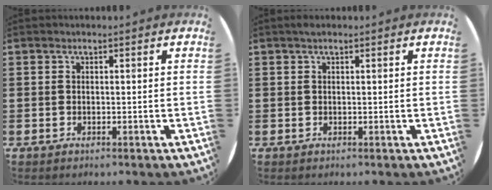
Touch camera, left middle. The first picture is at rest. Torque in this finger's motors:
{"motor_torque": [0.49, -0.42, 0.01, 0.03]}